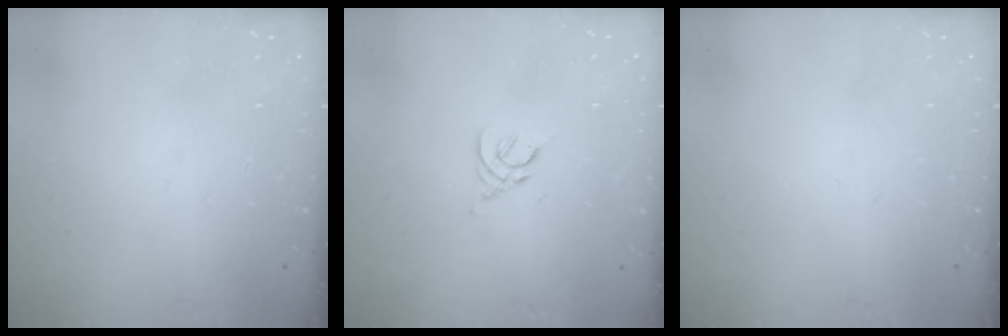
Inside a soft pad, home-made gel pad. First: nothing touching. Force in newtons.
{"total": 2.5, "press": 2.4, "slide": 0.7}
{"total": 0.0}